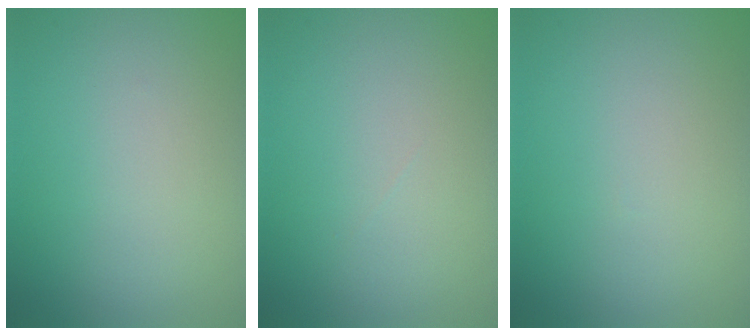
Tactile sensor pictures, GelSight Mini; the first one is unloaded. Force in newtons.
{"total": 0.0}
{"total": 0.0}